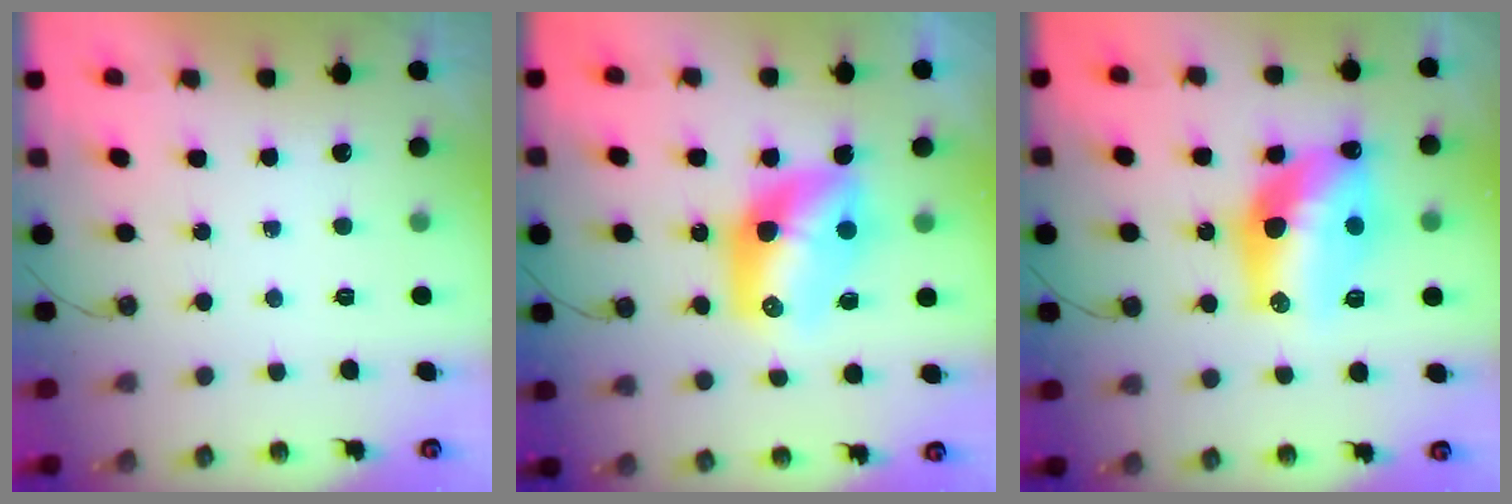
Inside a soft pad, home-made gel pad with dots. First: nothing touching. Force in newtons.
{"total": 13.1, "press": 13.1, "slide": 1.0}
{"total": 16.1, "press": 16.0, "slide": 1.4}